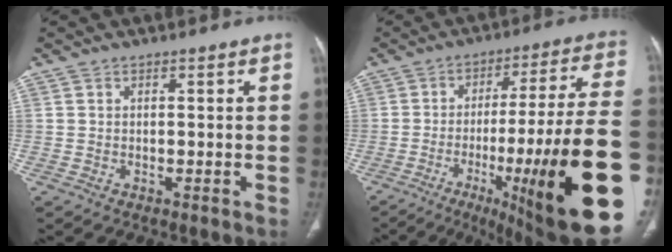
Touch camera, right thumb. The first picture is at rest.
{"total": 30.6, "force": [-9.2, 3.8, 29.0], "torque": [-0.357, 0.016, -0.138]}